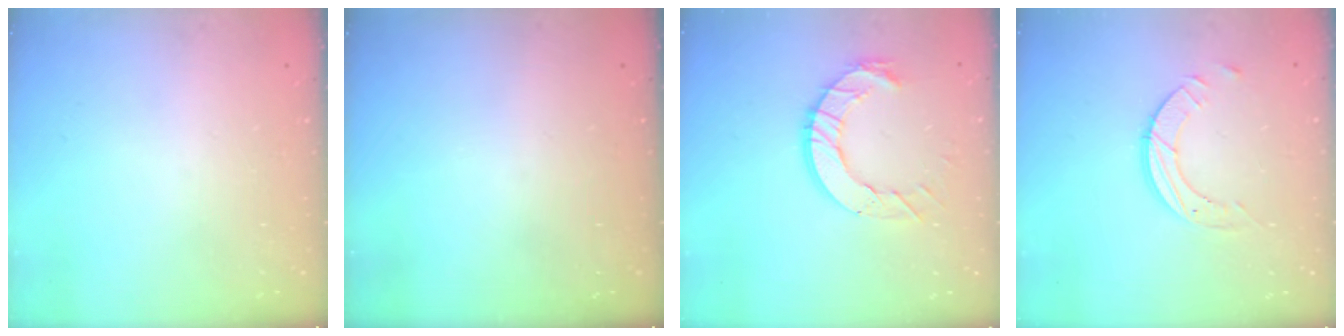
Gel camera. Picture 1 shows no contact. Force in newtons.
{"total": 0.0}
{"total": 11.0, "press": 10.9, "slide": 1.1}
{"total": 7.1, "press": 7.1, "slide": 0.7}